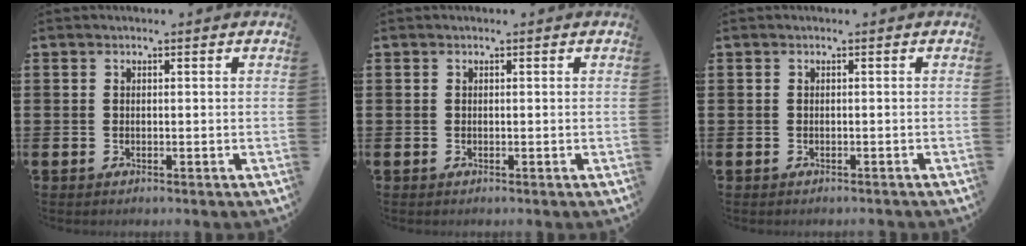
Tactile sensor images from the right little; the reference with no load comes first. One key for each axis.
{"total": 0.0}
{"total": 0.0}